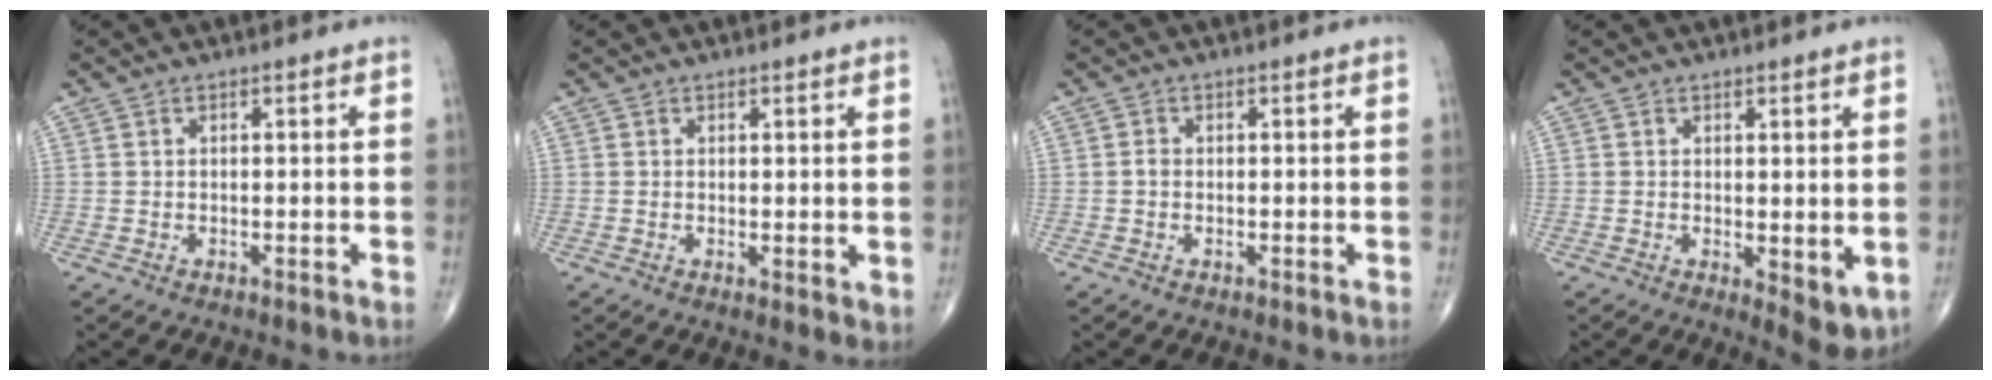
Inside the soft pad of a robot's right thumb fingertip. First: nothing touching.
{"total": 2.4, "force": [0.3, 0.9, 2.2], "torque": [-0.035, -0.012, 0.005]}
{"total": 0.9, "force": [-0.2, 0.7, 0.6], "torque": [-0.008, 0.002, -0.006]}
{"total": 5.9, "force": [-0.5, 2.2, 5.4], "torque": [-0.066, -0.018, -0.002]}